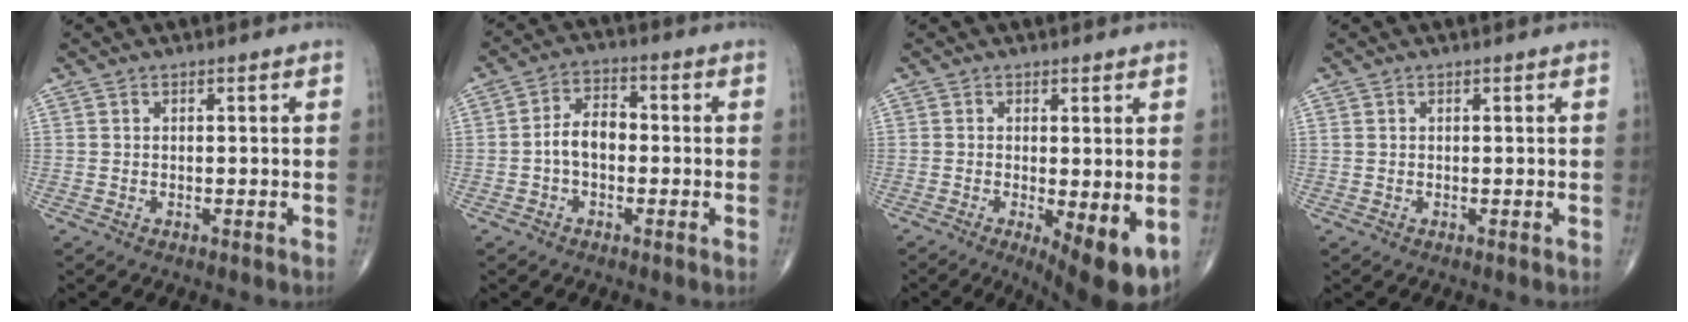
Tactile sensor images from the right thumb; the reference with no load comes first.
{"total": 5.9, "force": [-0.9, 3.7, 4.5], "torque": [-0.070, 0.025, -0.026]}
{"total": 9.0, "force": [-2.4, 2.7, 8.2], "torque": [-0.114, -0.022, -0.031]}
{"total": 0.0}